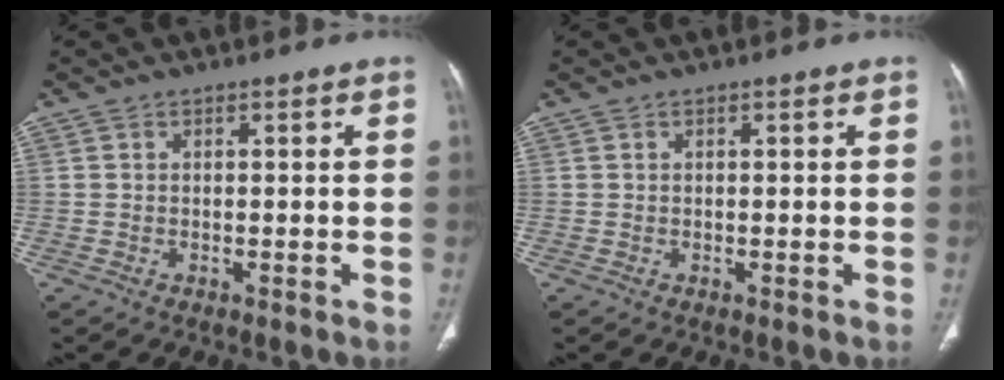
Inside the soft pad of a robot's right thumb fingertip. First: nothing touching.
{"total": 0.0}